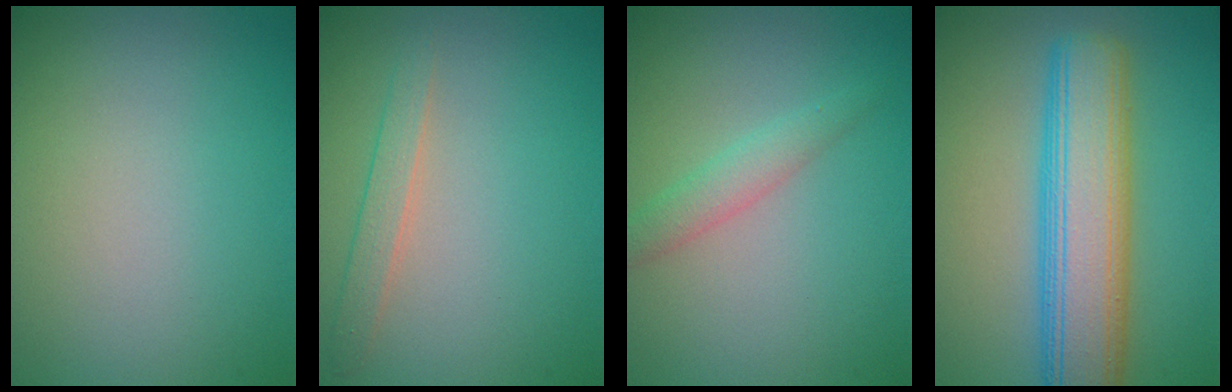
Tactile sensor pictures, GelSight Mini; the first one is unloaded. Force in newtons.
{"total": 1.6, "press": 1.6, "slide": 0.0}
{"total": 1.9, "press": 1.9, "slide": 0.1}
{"total": 8.2, "press": 8.2, "slide": 0.2}